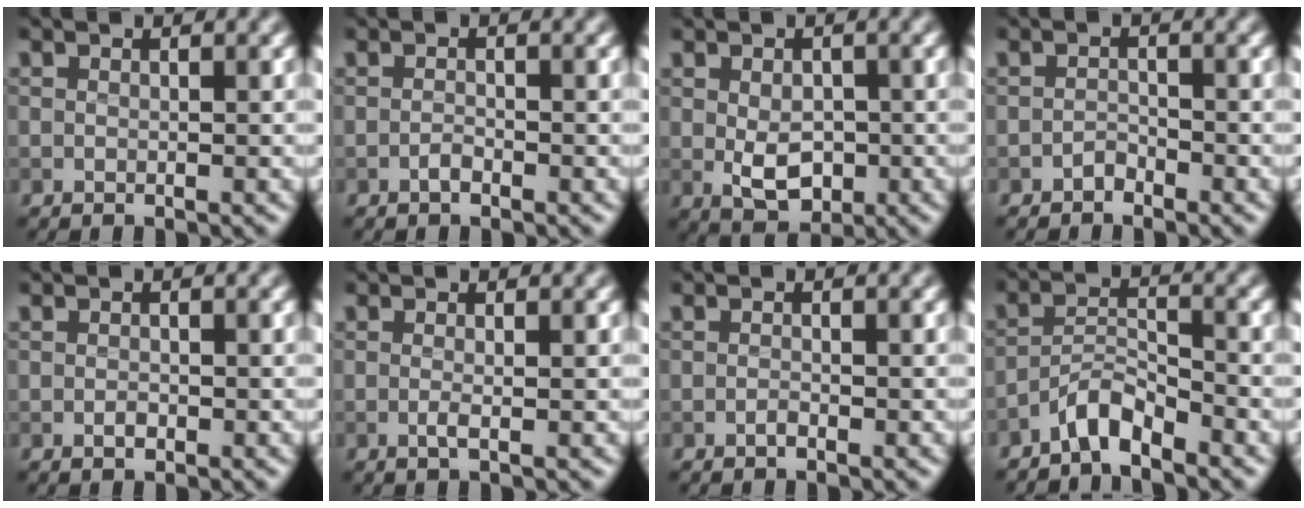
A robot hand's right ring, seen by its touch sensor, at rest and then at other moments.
{"total": 0.8, "force": [-0.6, 0.3, 0.5], "torque": [-0.011, 0.003, -0.012]}
{"total": 3.7, "force": [-0.5, 2.4, 2.8], "torque": [-0.049, -0.004, -0.004]}
{"total": 1.0, "force": [-0.9, 0.4, 0.2], "torque": [-0.003, 0.004, -0.016]}
{"total": 0.7, "force": [-0.3, 0.4, 0.5], "torque": [-0.009, 0.001, -0.004]}
{"total": 1.1, "force": [-0.1, 0.3, 1.1], "torque": [-0.020, -0.002, -0.004]}
{"total": 0.5, "force": [-0.4, 0.2, 0.3], "torque": [-0.007, 0.003, -0.007]}
{"total": 3.0, "force": [-2.6, 0.6, 1.4], "torque": [-0.024, 0.013, -0.054]}